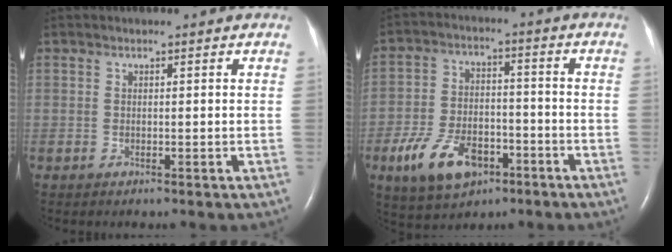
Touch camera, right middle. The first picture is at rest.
{"total": 11.2, "force": [-5.7, 6.2, 7.3], "torque": [-0.150, 0.004, -0.093]}